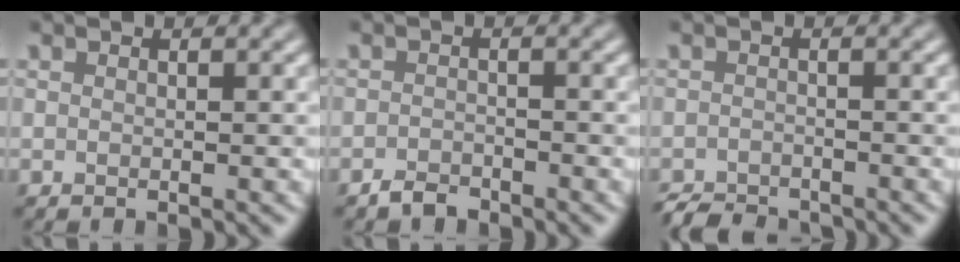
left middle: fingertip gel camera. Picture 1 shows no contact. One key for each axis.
{"total": 1.4, "fx": -1.3, "fy": 0.5, "fz": 0.3, "tx": -0.005, "ty": 0.004, "tz": -0.027}
{"total": 3.0, "fx": -2.8, "fy": 0.6, "fz": 0.5, "tx": -0.006, "ty": -0.007, "tz": -0.054}